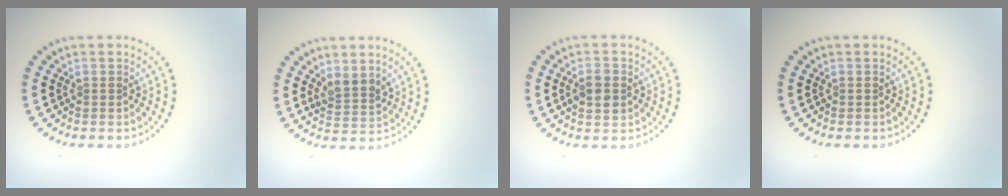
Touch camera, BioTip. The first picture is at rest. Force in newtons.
{"total": 2.2, "press": 1.8, "slide": 1.2}
{"total": 2.6, "press": 2.6, "slide": 0.1}
{"total": 0.0}